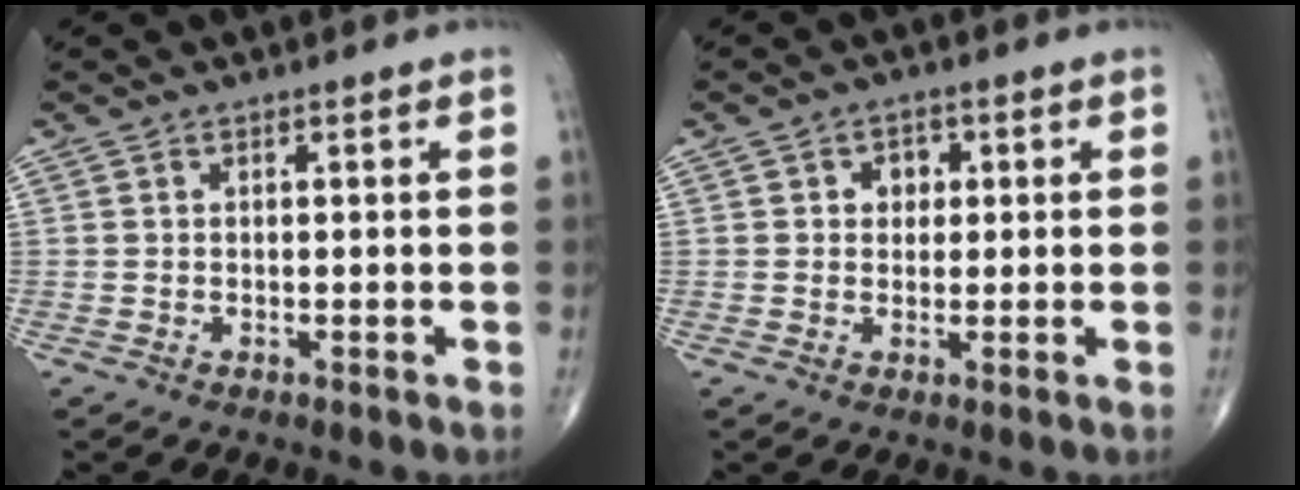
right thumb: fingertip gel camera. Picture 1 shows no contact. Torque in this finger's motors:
{"motor_torque": [0.07, 0.07, 0.05, -0.02, 0.04]}